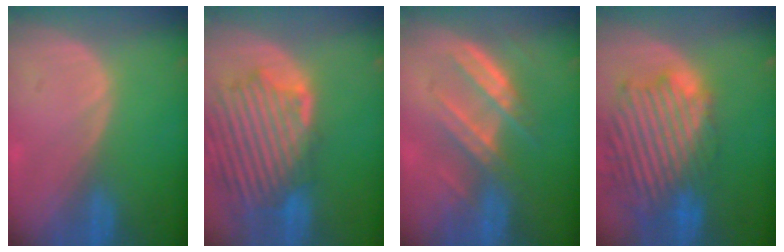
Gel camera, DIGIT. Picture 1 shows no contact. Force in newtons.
{"total": 13.1, "press": 11.4, "slide": 6.4}
{"total": 6.5, "press": 6.4, "slide": 1.1}
{"total": 14.0, "press": 11.9, "slide": 7.2}